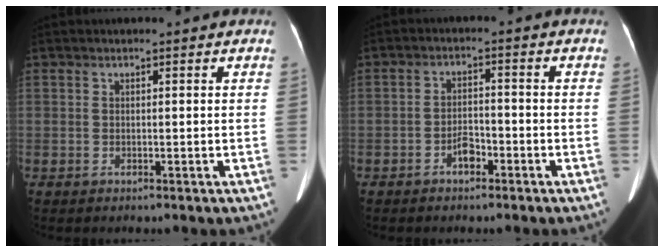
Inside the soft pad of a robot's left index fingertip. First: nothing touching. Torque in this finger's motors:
{"motor_torque": [0.02, 0.02, 0.01, 0.04]}